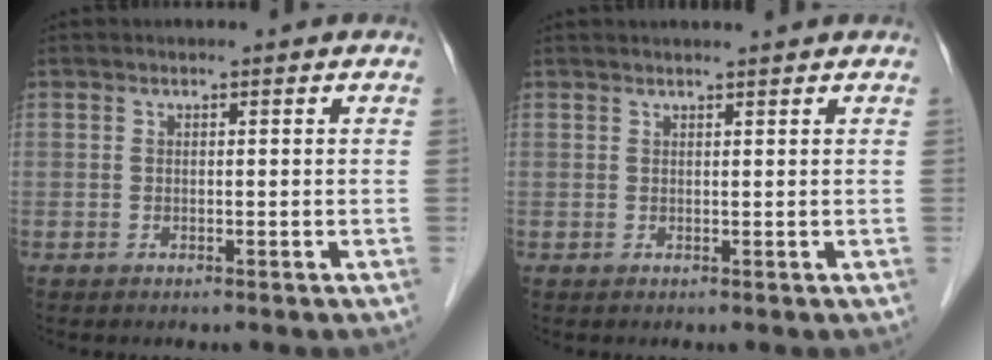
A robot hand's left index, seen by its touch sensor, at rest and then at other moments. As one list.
[{"total": 2.8, "force": [2.6, -0.2, 1.1], "torque": [-0.012, 0.015, 0.035]}]